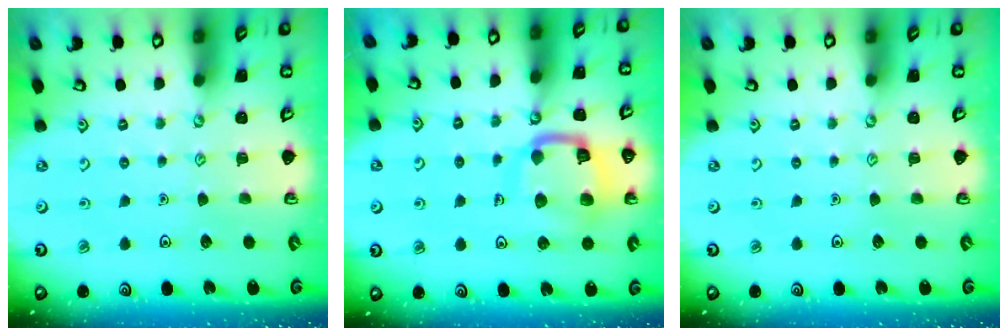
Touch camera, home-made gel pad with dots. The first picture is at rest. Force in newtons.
{"total": 14.3, "press": 14.2, "slide": 1.5}
{"total": 0.0}